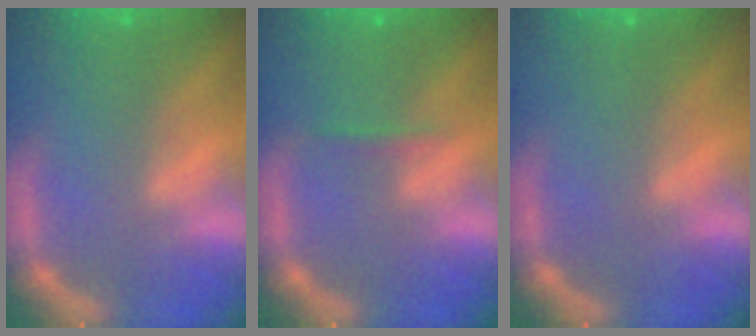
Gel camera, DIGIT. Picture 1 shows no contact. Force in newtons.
{"total": 0.9}
{"total": 0.0}